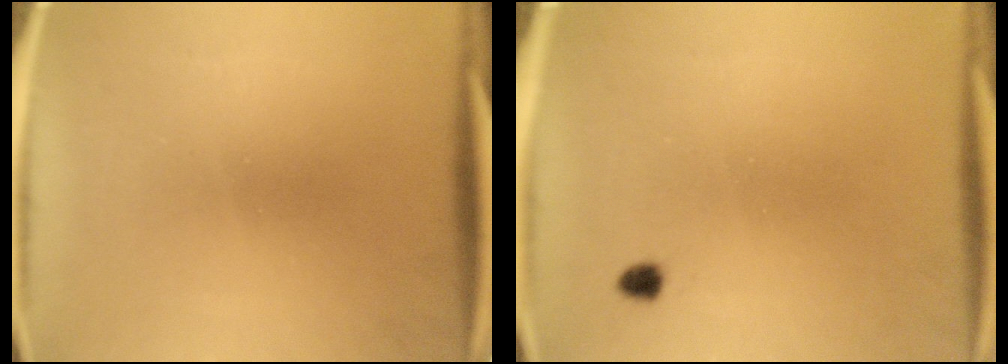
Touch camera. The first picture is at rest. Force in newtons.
{"total": 1.2}